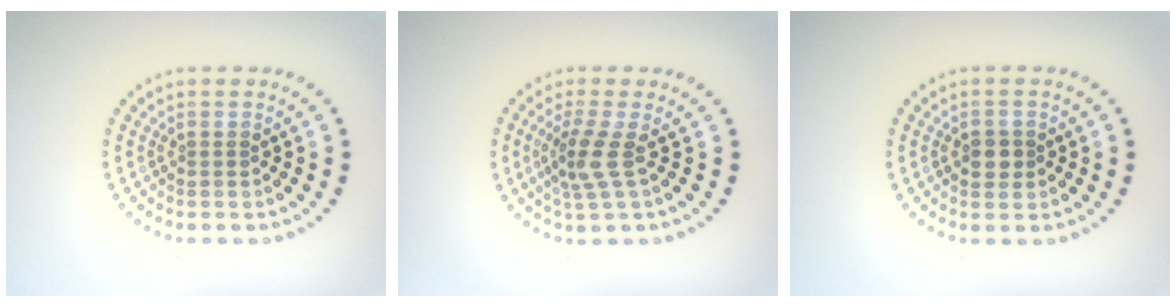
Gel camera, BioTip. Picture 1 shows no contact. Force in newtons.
{"total": 2.8, "press": 2.1, "slide": 1.9}
{"total": 1.8, "press": 1.8, "slide": 0.4}